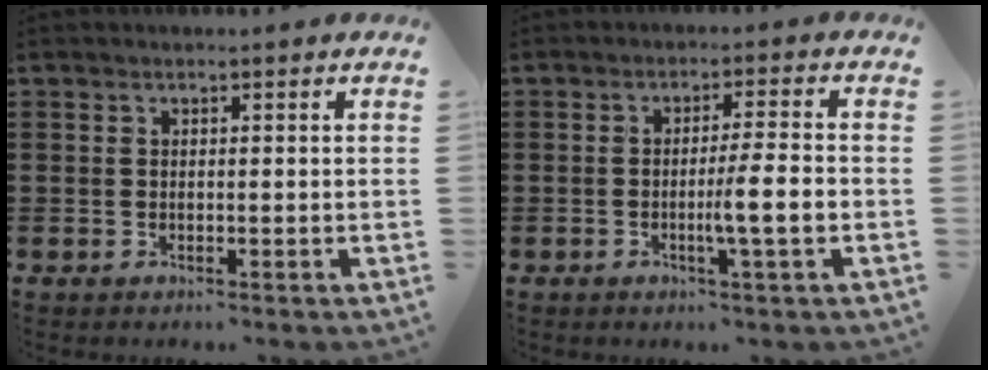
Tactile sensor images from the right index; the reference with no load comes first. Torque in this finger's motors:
{"motor_torque": [1.92, 0.05, 0.35, 0.13]}